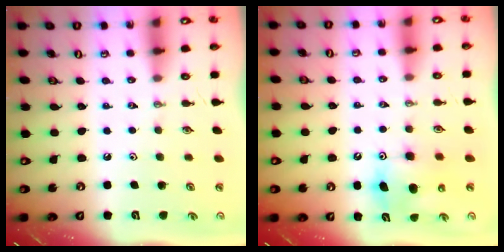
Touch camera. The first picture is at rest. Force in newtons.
{"total": 8.0, "press": 8.0, "slide": 0.3}